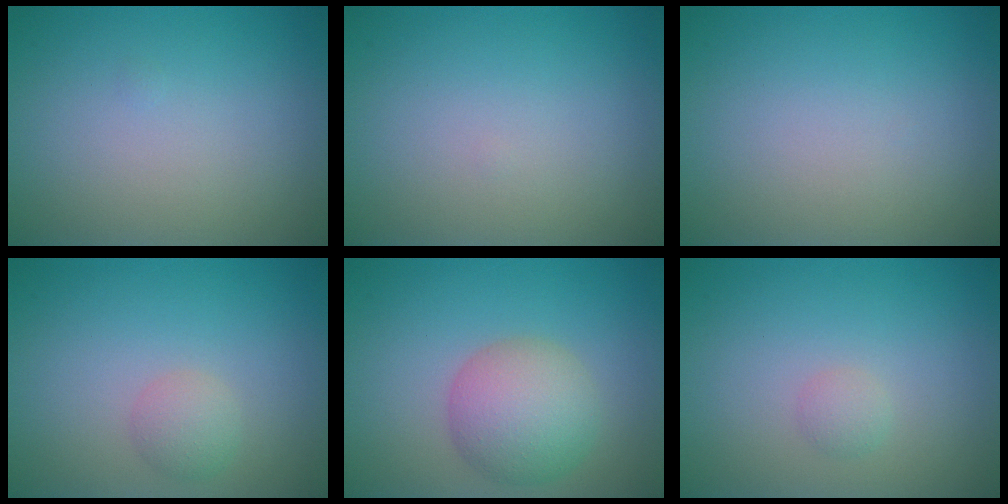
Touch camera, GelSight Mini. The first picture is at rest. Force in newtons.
{"total": 0.0}
{"total": 0.0}
{"total": 1.7, "press": 1.7, "slide": 0.1}
{"total": 5.2, "press": 5.2, "slide": 0.3}
{"total": 0.9, "press": 0.9, "slide": 0.1}